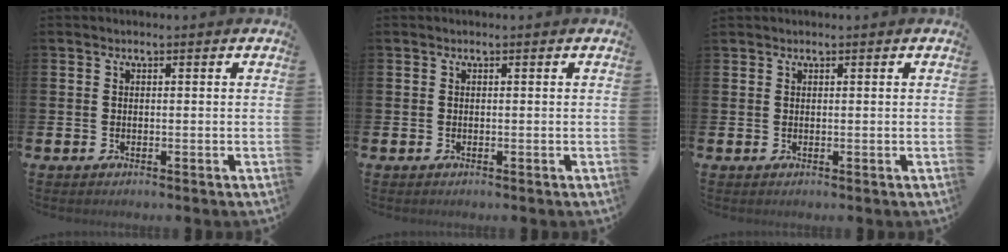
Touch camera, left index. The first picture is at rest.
{"total": 0.0}
{"total": 0.5, "force": [0.5, 0.1, 0.1], "torque": [-0.002, 0.000, 0.010]}